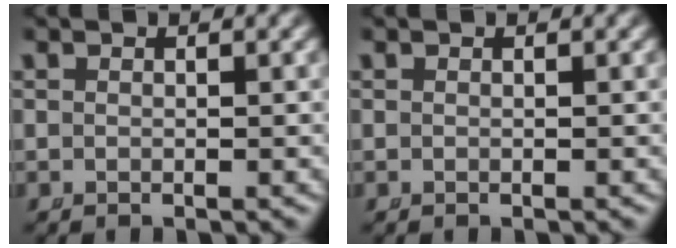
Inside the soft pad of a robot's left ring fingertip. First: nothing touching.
{"total": 0.0}